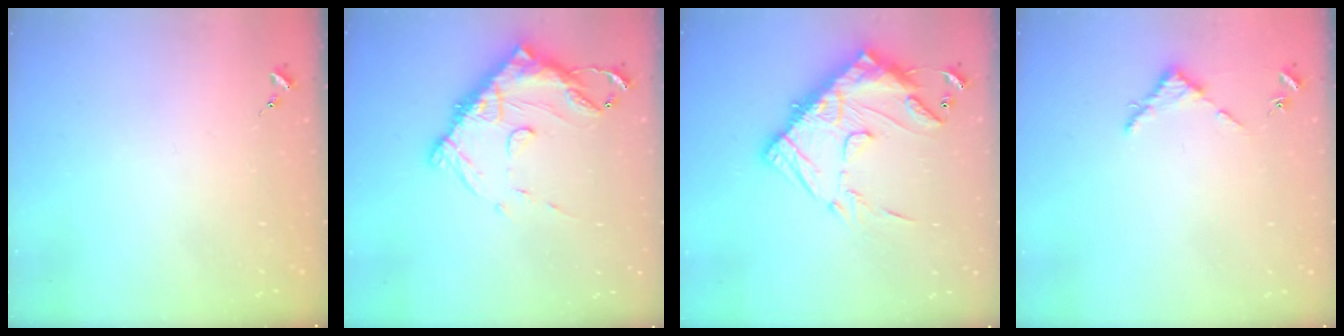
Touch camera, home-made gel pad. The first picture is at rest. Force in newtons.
{"total": 15.0, "press": 14.9, "slide": 1.7}
{"total": 20.4, "press": 20.4, "slide": 1.7}
{"total": 3.1, "press": 3.1, "slide": 0.3}